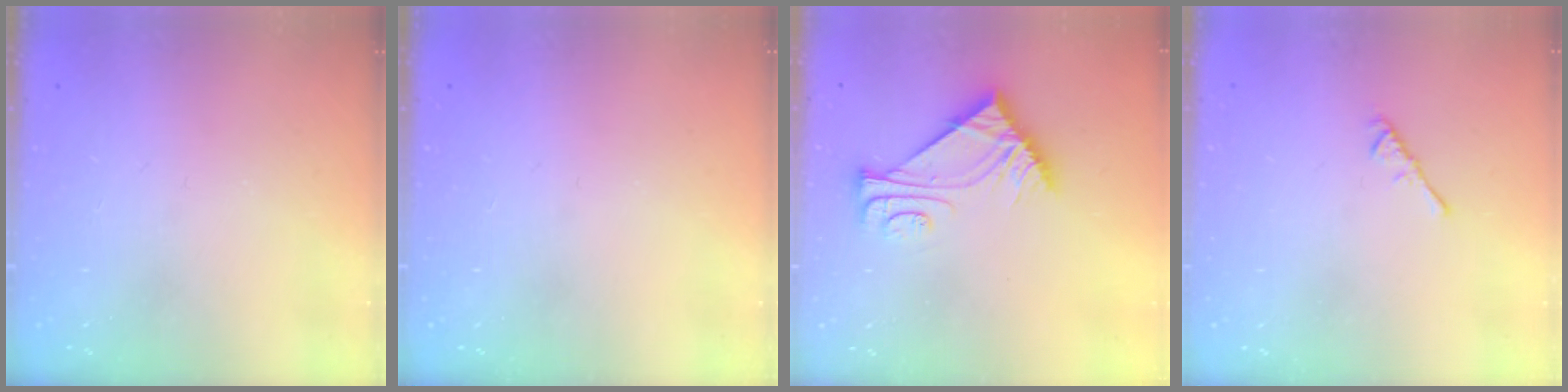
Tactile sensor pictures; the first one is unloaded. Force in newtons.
{"total": 0.0}
{"total": 7.4, "press": 7.4, "slide": 0.8}
{"total": 2.4, "press": 2.3, "slide": 0.6}